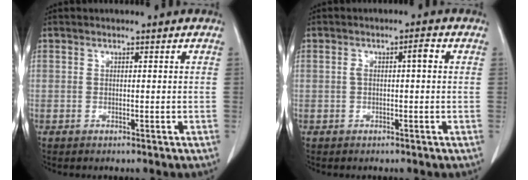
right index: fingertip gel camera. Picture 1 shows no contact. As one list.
[{"total": 2.7, "force": [0.4, 0.6, 2.6], "torque": [-0.049, 0.013, 0.008]}]